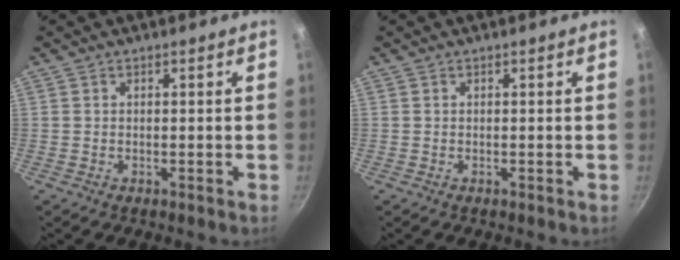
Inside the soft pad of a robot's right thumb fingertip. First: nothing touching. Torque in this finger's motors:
{"motor_torque": [0.00, -0.01, 0.13, -0.07, 0.00]}